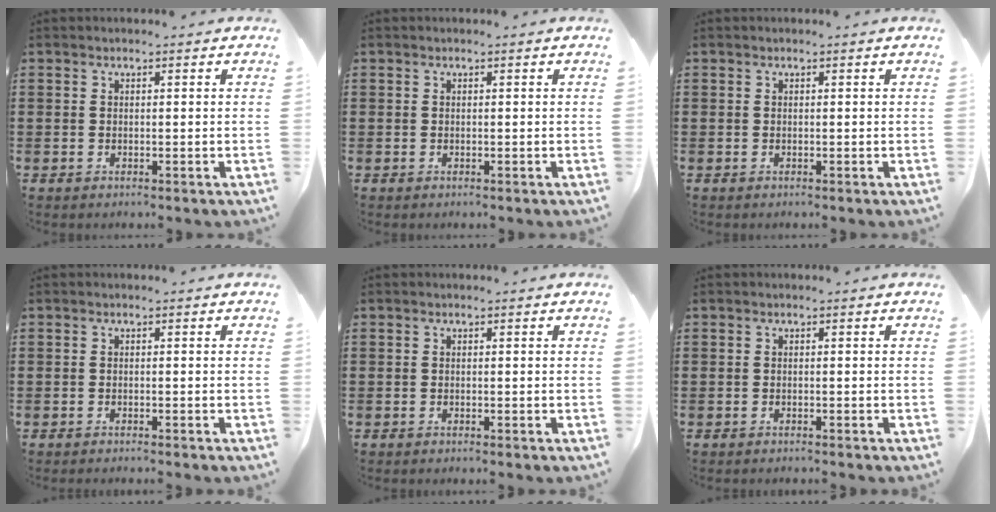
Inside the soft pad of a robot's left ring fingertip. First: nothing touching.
{"total": 0.0}
{"total": 0.0}
{"total": 0.7, "force": [-0.6, -0.1, 0.2], "torque": [-0.004, -0.001, -0.012]}
{"total": 0.0}
{"total": 0.6, "force": [-0.6, -0.1, 0.1], "torque": [-0.005, -0.002, -0.011]}